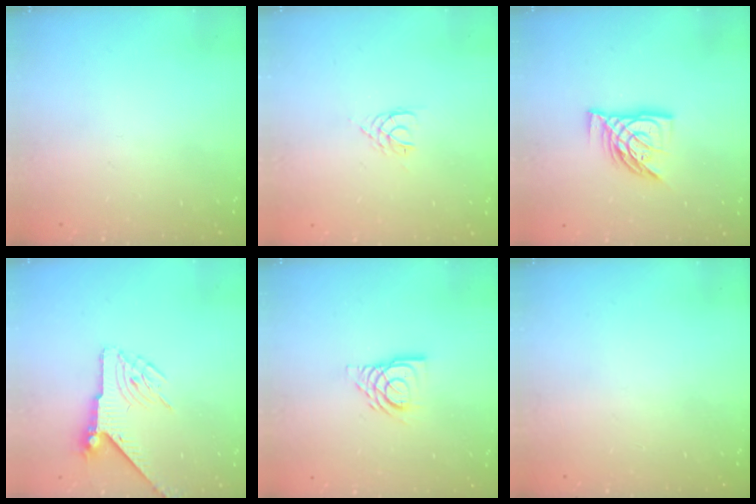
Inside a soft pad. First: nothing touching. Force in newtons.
{"total": 2.0, "press": 1.9, "slide": 0.3}
{"total": 11.0, "press": 11.0, "slide": 1.0}
{"total": 6.1, "press": 6.1, "slide": 0.4}
{"total": 9.8, "press": 9.7, "slide": 1.2}
{"total": 0.0}